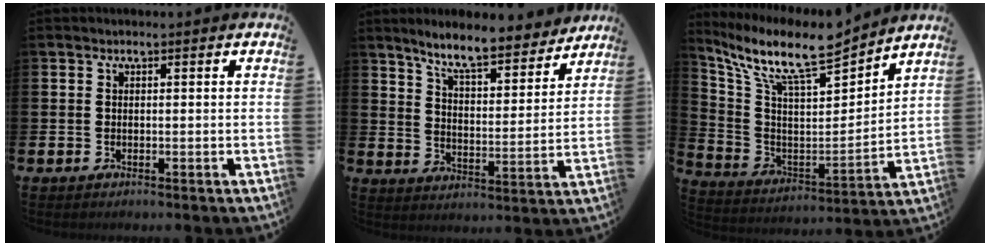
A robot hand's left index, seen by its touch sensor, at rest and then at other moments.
{"total": 8.5, "force": [7.8, 1.4, 3.2], "torque": [-0.076, -0.052, 0.133]}
{"total": 11.4, "force": [9.6, 2.1, 5.8], "torque": [-0.150, -0.067, 0.161]}